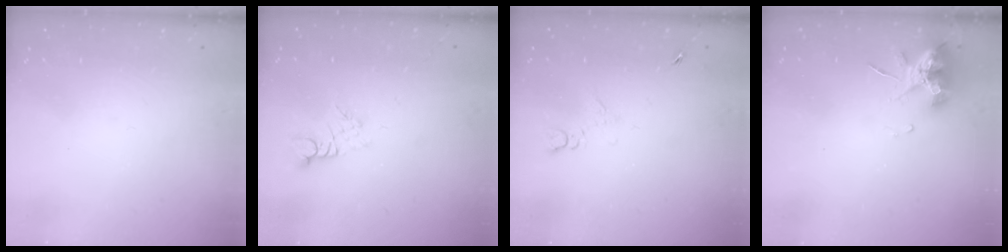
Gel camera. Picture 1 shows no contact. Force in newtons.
{"total": 2.3, "press": 2.3, "slide": 0.2}
{"total": 4.2, "press": 4.2, "slide": 0.7}
{"total": 10.9, "press": 10.8, "slide": 1.6}